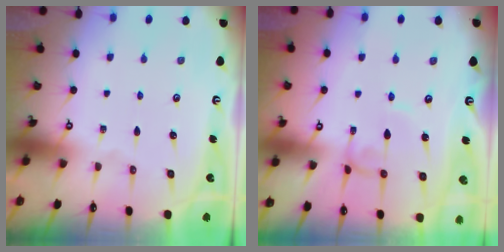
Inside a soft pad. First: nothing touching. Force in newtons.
{"total": 1.0, "press": 1.0, "slide": 0.3}